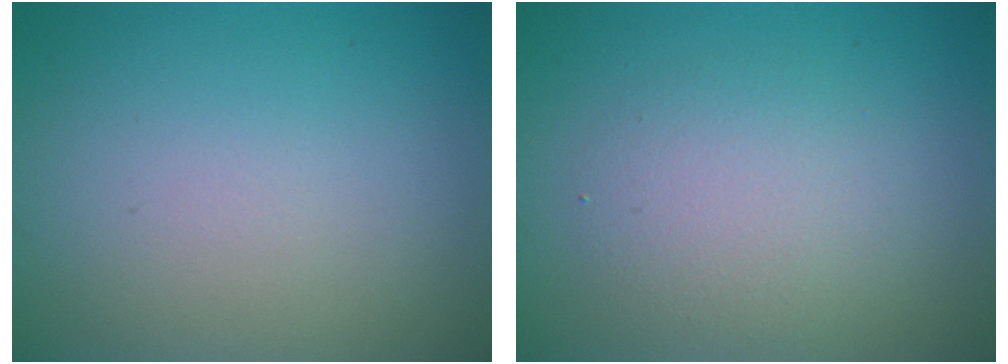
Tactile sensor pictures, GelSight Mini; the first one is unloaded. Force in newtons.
{"total": 3.2, "press": 3.1, "slide": 0.1}